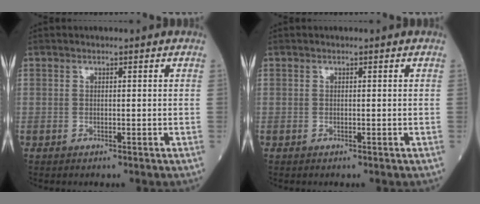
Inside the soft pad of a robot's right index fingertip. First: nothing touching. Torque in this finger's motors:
{"motor_torque": [0.01, 0.00, 0.00, -0.01]}